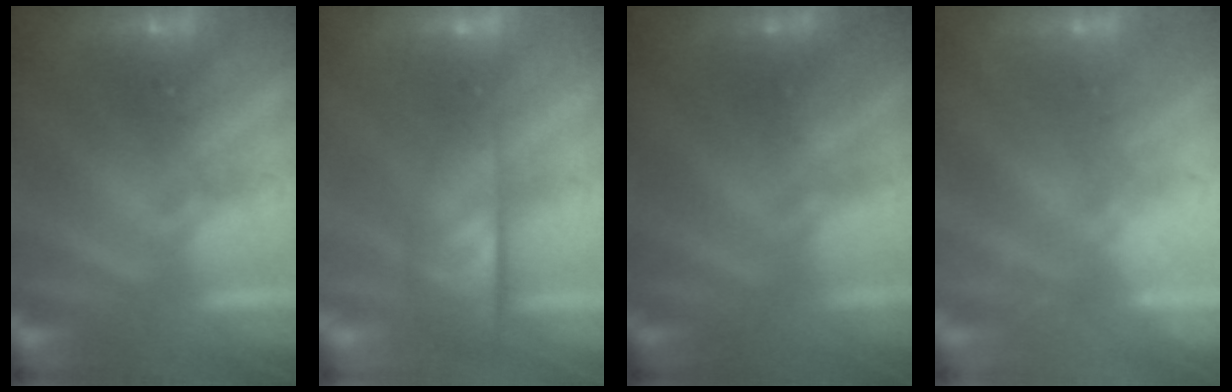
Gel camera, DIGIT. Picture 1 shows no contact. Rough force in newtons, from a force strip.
{"total": 8.6}
{"total": 2.2}
{"total": 2.4}